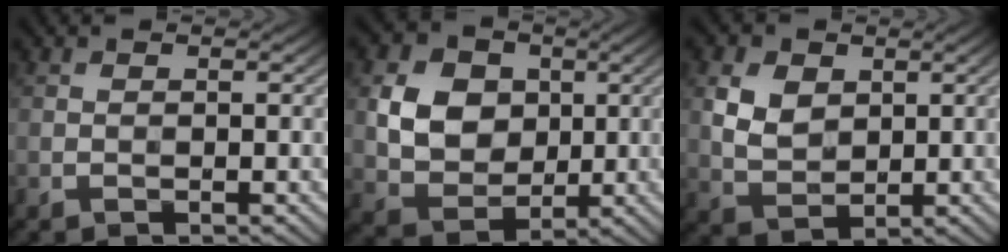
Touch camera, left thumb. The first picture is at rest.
{"total": 8.0, "force": [1.3, 6.6, 4.4], "torque": [-0.106, 0.001, 0.017]}
{"total": 5.5, "force": [1.8, 4.0, 3.3], "torque": [-0.083, 0.000, 0.035]}